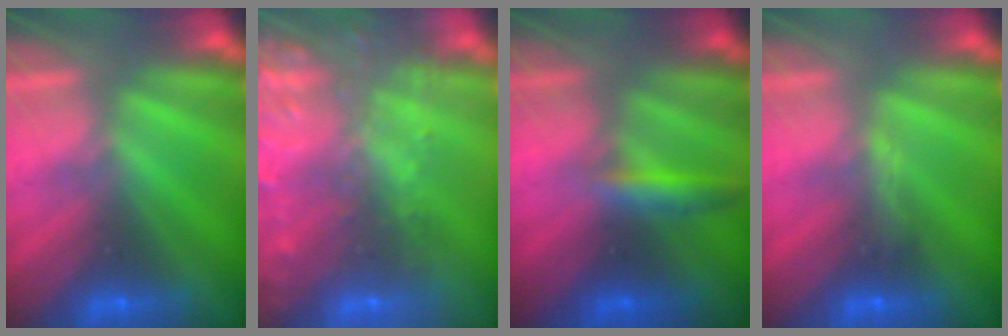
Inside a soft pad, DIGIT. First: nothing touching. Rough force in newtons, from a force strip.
{"total": 5.9}
{"total": 2.7}
{"total": 2.9}